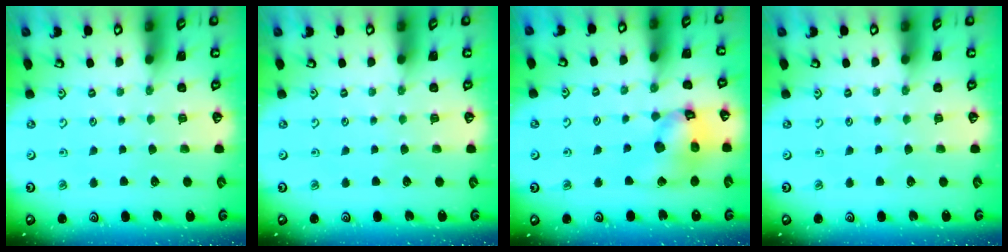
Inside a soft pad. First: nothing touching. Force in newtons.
{"total": 0.0}
{"total": 14.9, "press": 14.8, "slide": 2.0}
{"total": 0.0}